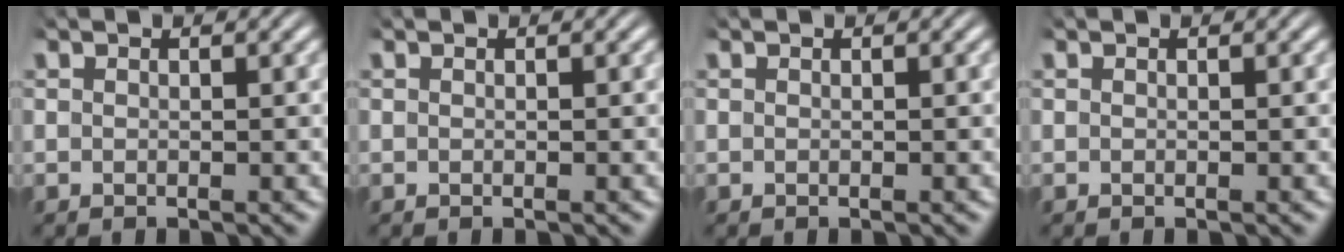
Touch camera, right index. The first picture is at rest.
{"total": 0.0}
{"total": 0.0}
{"total": 0.0}